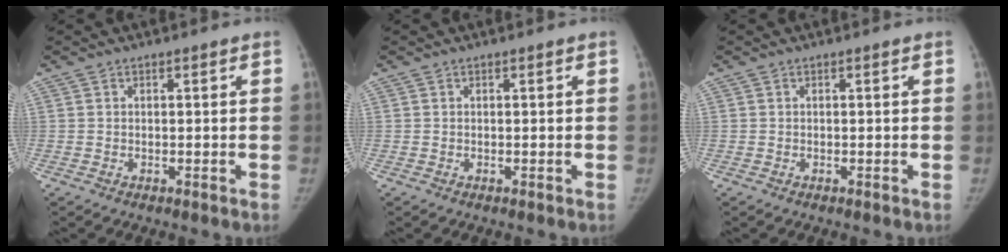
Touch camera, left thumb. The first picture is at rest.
{"total": 0.0}
{"total": 0.0}